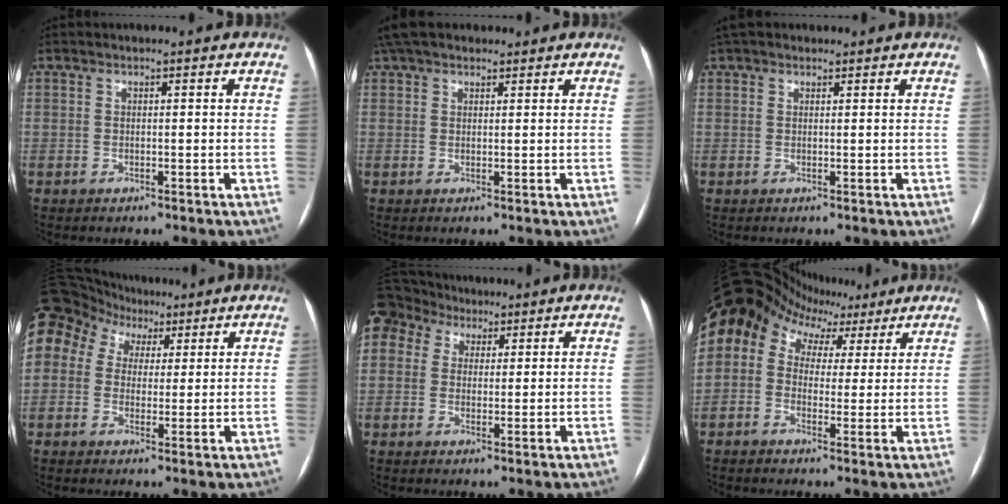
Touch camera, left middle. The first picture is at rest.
{"total": 7.4, "force": [6.0, 3.0, 3.2], "torque": [-0.053, 0.045, 0.107]}
{"total": 4.0, "force": [3.3, 1.7, 1.6], "torque": [-0.026, 0.038, 0.054]}
{"total": 22.0, "force": [10.3, 17.2, 9.1], "torque": [-0.277, 0.119, 0.196]}
{"total": 11.5, "force": [6.5, 8.8, 3.6], "torque": [-0.104, 0.064, 0.123]}
{"total": 13.0, "force": [6.5, 9.8, 5.5], "torque": [-0.102, 0.074, 0.095]}